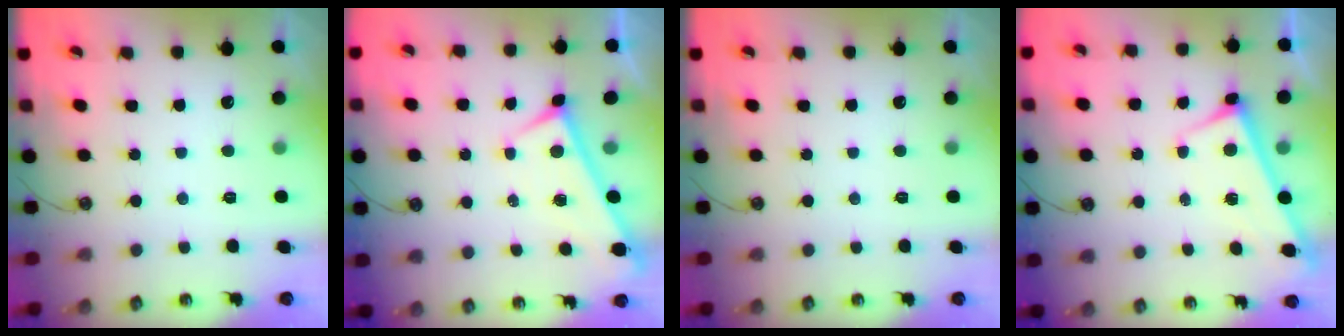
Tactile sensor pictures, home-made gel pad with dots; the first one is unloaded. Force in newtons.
{"total": 0.0}
{"total": 0.0}
{"total": 2.9, "press": 2.9, "slide": 0.2}